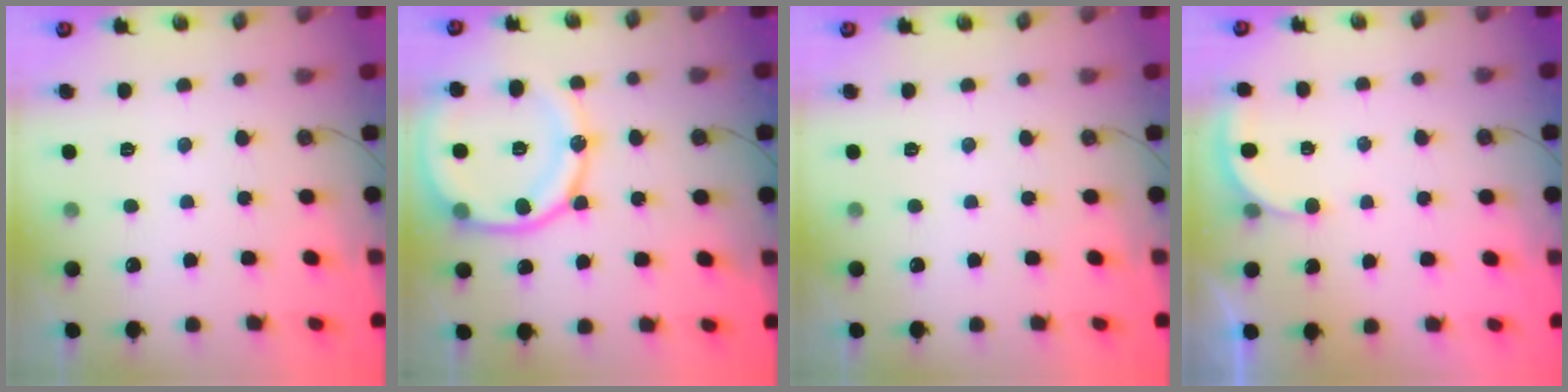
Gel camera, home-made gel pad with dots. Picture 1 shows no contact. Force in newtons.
{"total": 17.1, "press": 17.1, "slide": 1.7}
{"total": 0.0}
{"total": 2.0, "press": 2.0, "slide": 0.1}